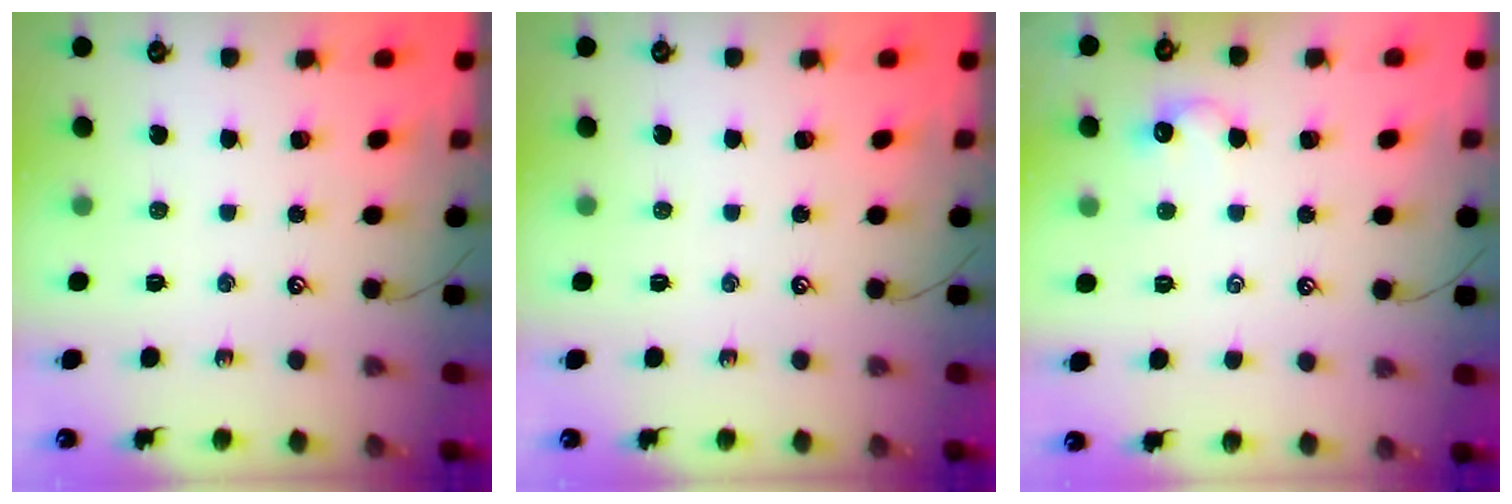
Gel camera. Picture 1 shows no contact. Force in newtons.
{"total": 0.0}
{"total": 1.1, "press": 0.9, "slide": 0.5}